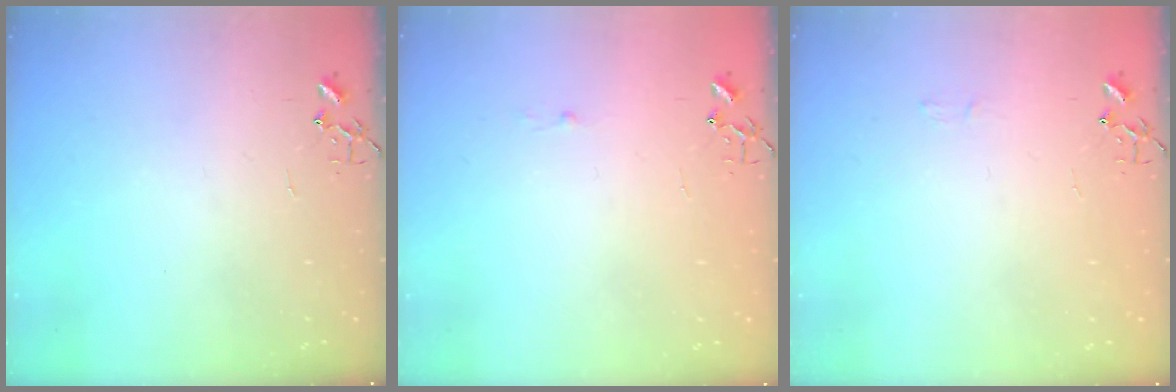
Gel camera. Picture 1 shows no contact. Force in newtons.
{"total": 1.8, "press": 1.8, "slide": 0.2}
{"total": 3.9, "press": 3.9, "slide": 0.5}